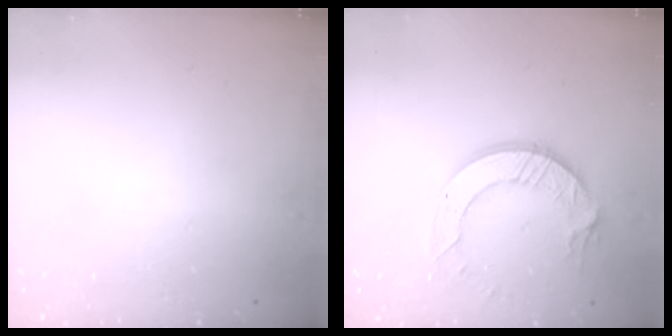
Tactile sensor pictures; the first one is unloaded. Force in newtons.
{"total": 11.1, "press": 11.0, "slide": 1.1}